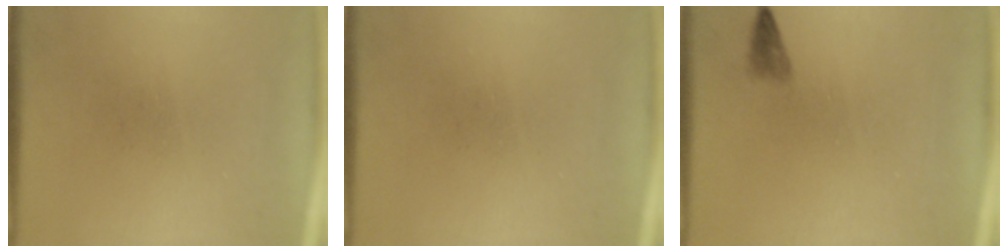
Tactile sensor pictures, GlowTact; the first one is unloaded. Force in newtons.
{"total": 0.0}
{"total": 1.2}